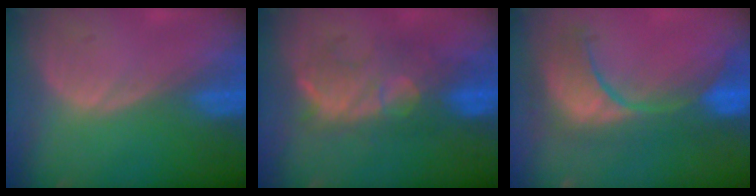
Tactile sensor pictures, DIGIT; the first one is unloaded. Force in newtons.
{"total": 8.3, "press": 8.3, "slide": 0.1}
{"total": 10.0, "press": 9.6, "slide": 2.5}